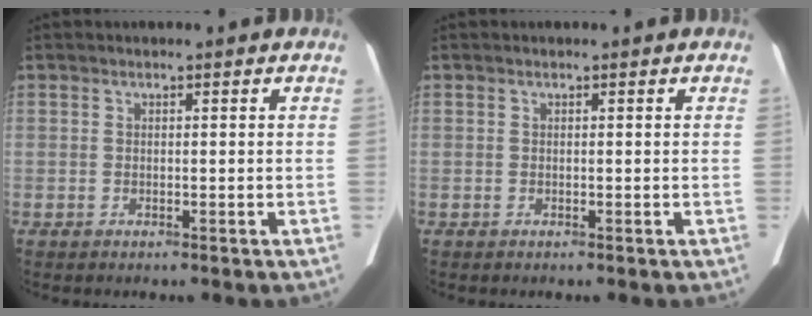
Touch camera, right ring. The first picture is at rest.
{"total": 0.0}